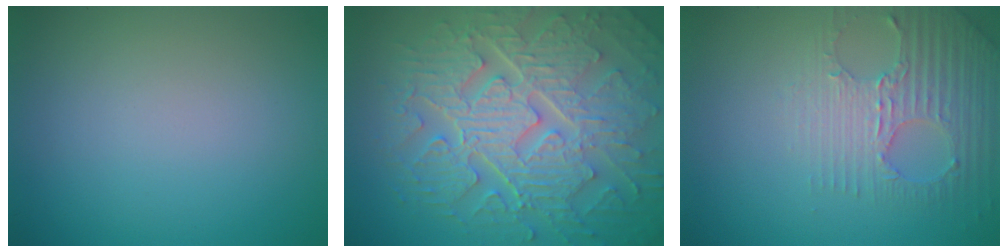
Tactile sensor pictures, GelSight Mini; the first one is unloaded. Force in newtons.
{"total": 10.4, "press": 7.0, "slide": 7.7}
{"total": 3.2, "press": 3.1, "slide": 0.7}